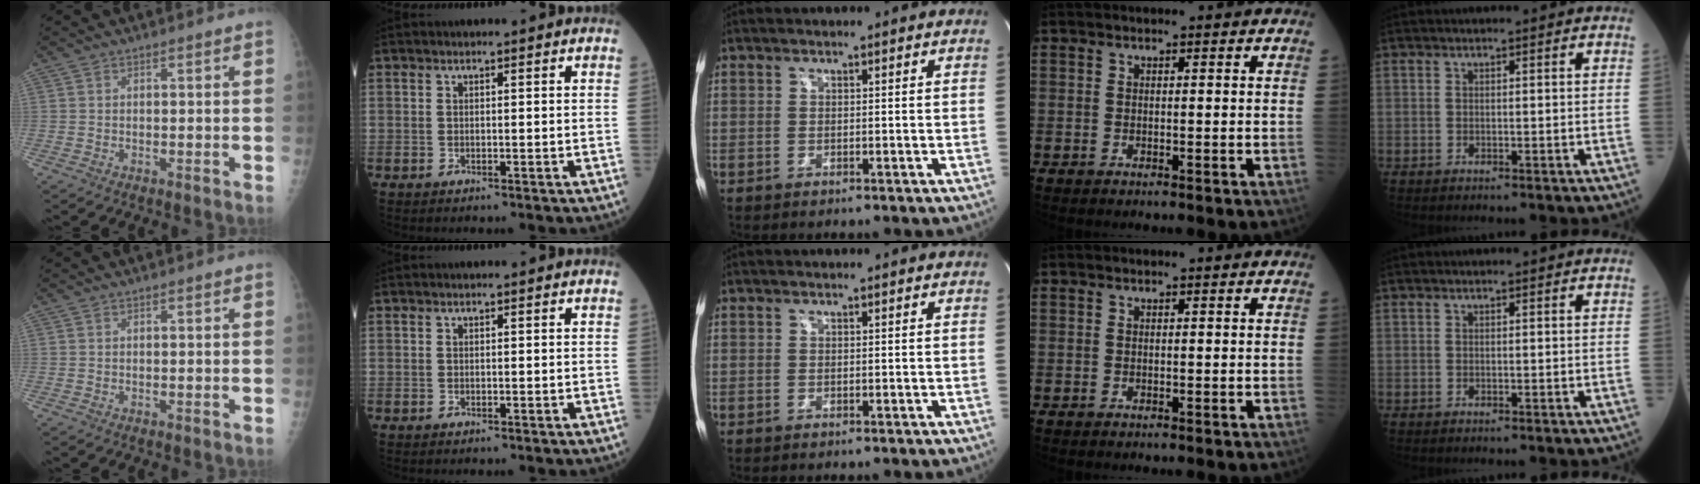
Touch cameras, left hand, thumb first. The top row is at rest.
{}